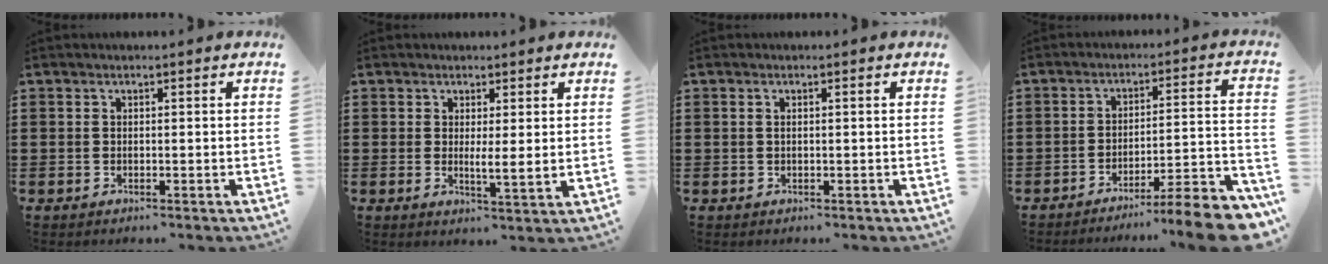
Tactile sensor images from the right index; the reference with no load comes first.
{"total": 2.4, "force": [1.0, 0.3, 2.2], "torque": [-0.040, -0.002, 0.016]}
{"total": 0.7, "force": [0.1, 0.2, 0.6], "torque": [-0.014, 0.000, 0.003]}
{"total": 7.4, "force": [-6.2, -0.1, 4.0], "torque": [-0.056, -0.005, -0.120]}